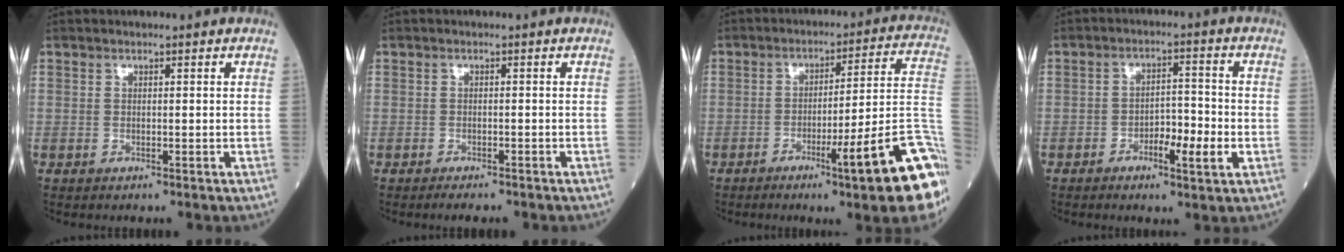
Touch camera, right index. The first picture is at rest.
{"total": 3.2, "force": [-2.7, 0.6, 1.5], "torque": [-0.019, -0.005, -0.031]}
{"total": 17.3, "force": [-8.0, -0.4, 15.4], "torque": [-0.139, 0.004, -0.112]}
{"total": 5.8, "force": [-2.1, 1.5, 5.2], "torque": [-0.080, 0.006, -0.033]}